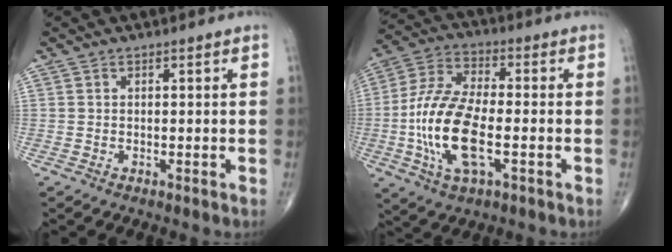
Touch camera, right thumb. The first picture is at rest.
{"total": 16.0, "force": [-3.3, 6.9, 14.1], "torque": [-0.296, 0.015, -0.063]}